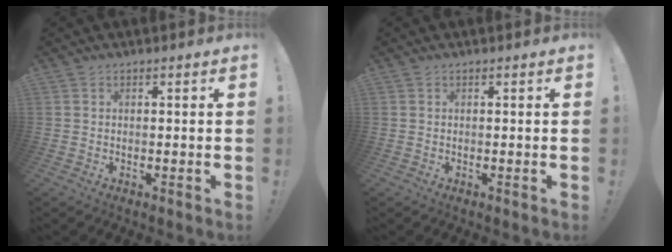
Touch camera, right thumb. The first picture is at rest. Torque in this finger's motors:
{"motor_torque": [0.00, 0.00, 0.00, 0.00, 0.00]}